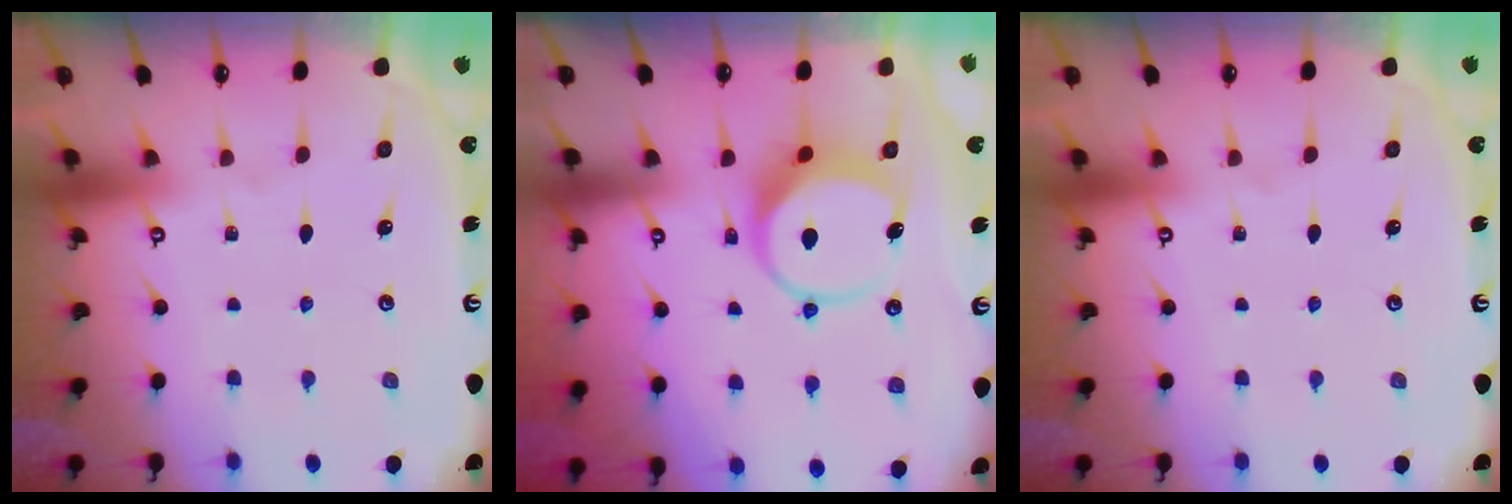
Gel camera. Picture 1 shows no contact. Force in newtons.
{"total": 8.9, "press": 8.8, "slide": 0.9}
{"total": 0.0}